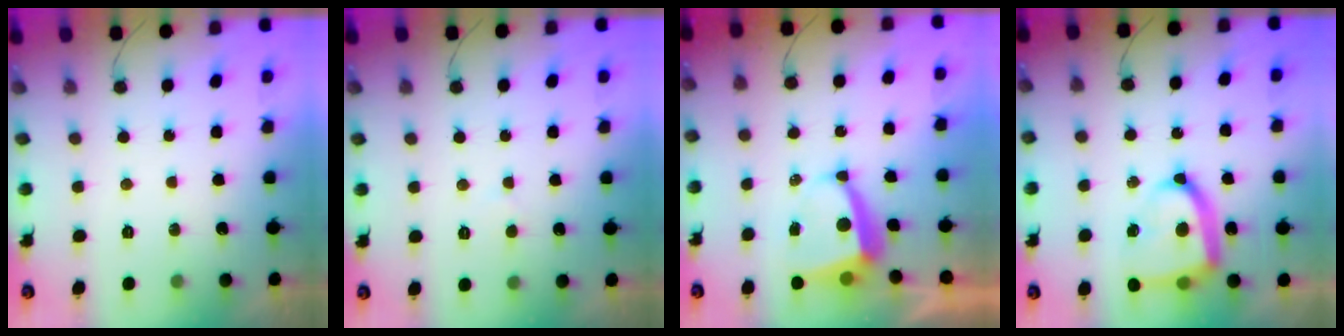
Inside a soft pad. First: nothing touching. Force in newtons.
{"total": 1.3, "press": 1.3, "slide": 0.1}
{"total": 5.9, "press": 5.9, "slide": 0.3}
{"total": 16.4, "press": 16.4, "slide": 1.3}